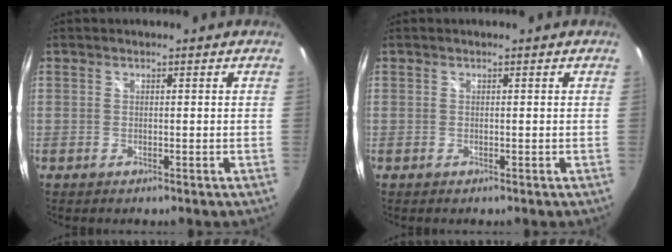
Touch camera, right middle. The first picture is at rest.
{"total": 0.0}